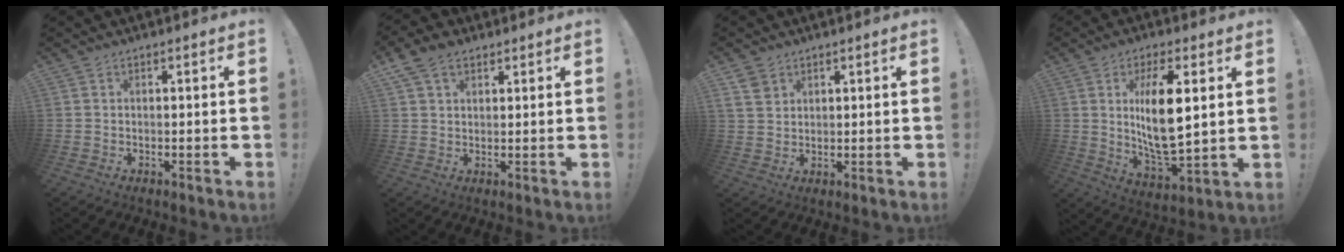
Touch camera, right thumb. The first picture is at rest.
{"total": 6.7, "force": [3.8, 4.3, 3.4], "torque": [-0.066, -0.003, 0.077]}
{"total": 4.4, "force": [3.0, 2.9, 1.4], "torque": [-0.024, -0.012, 0.058]}
{"total": 14.7, "force": [3.9, 5.6, 13.0], "torque": [-0.237, -0.017, 0.057]}